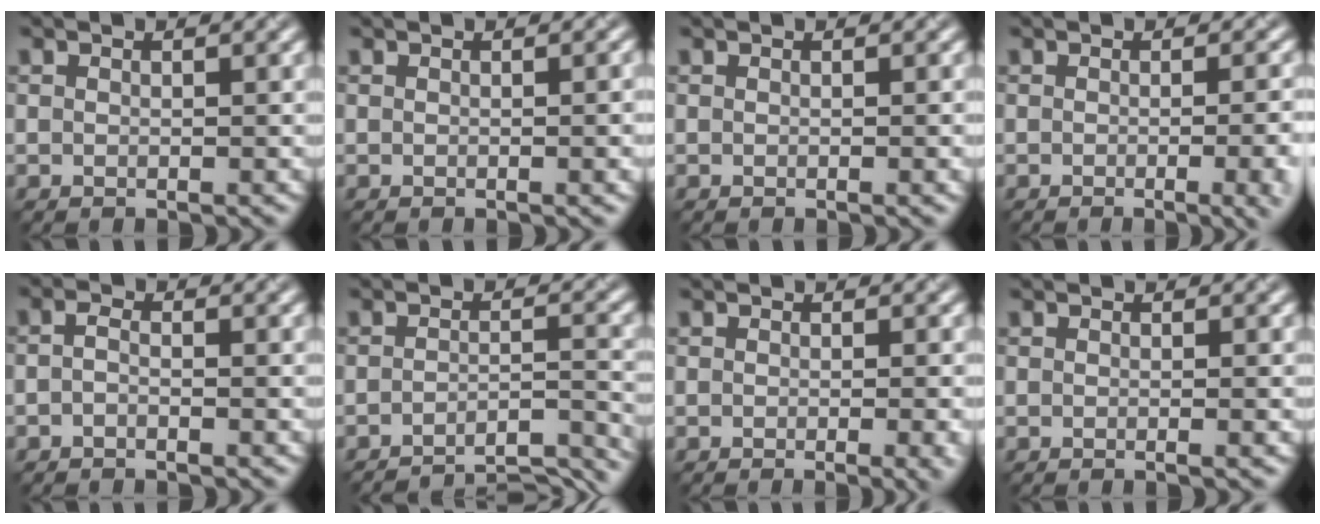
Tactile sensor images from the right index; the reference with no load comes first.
{"total": 2.4, "force": [-0.2, 0.7, 2.3], "torque": [-0.018, 0.002, -0.008]}
{"total": 1.3, "force": [-0.2, 0.4, 1.2], "torque": [-0.008, 0.000, -0.008]}
{"total": 8.0, "force": [-1.7, 3.6, 6.9], "torque": [-0.029, 0.003, -0.014]}
{"total": 1.1, "force": [-0.7, 0.3, 0.7], "torque": [-0.017, 0.000, -0.017]}
{"total": 8.0, "force": [-7.2, 1.3, 3.0], "torque": [-0.032, 0.012, -0.090]}
{"total": 3.7, "force": [-0.9, 1.3, 3.3], "torque": [-0.023, -0.006, -0.011]}
{"total": 1.1, "force": [-0.3, 0.3, 1.0], "torque": [-0.009, -0.004, -0.009]}